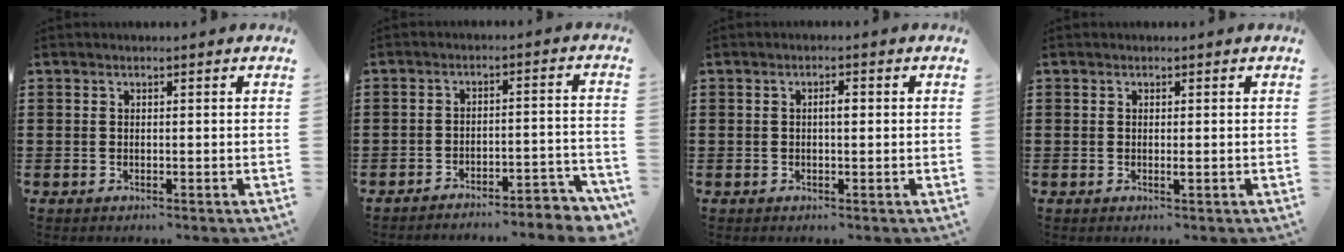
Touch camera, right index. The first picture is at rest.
{"total": 4.2, "force": [-4.1, 0.2, 0.9], "torque": [-0.020, -0.001, -0.086]}
{"total": 1.7, "force": [0.1, 0.5, 1.6], "torque": [-0.030, 0.004, -0.001]}
{"total": 0.9, "force": [-0.1, 0.1, 0.9], "torque": [-0.016, -0.004, 0.000]}